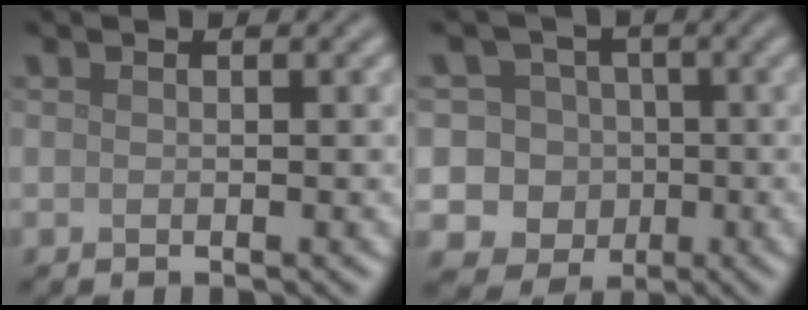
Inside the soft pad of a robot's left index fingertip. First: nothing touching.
{"total": 8.4, "force": [-1.0, 8.0, 2.5], "torque": [-0.038, 0.028, -0.054]}